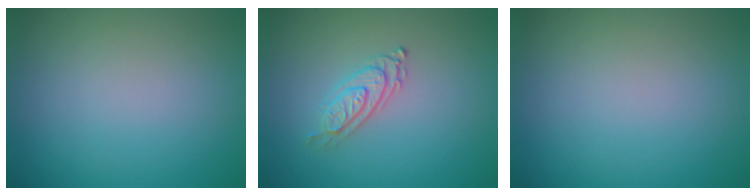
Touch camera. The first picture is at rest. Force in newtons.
{"total": 2.4, "press": 2.0, "slide": 1.4}
{"total": 0.0}